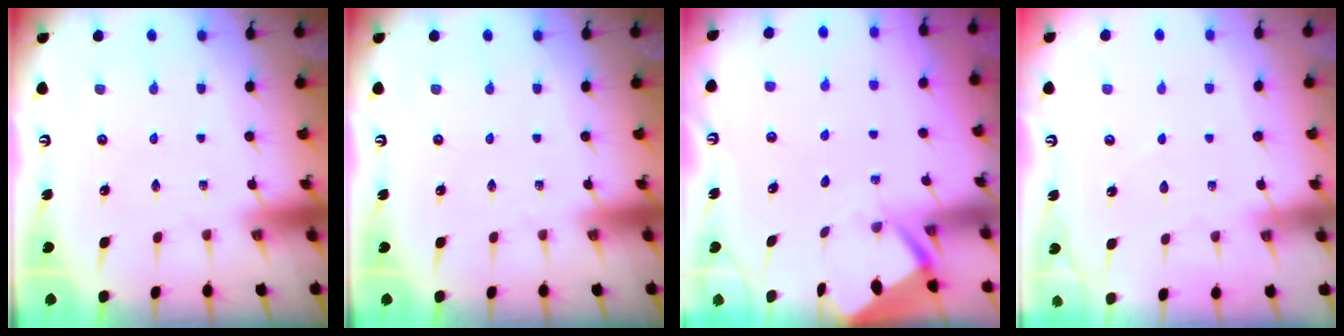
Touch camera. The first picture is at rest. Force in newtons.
{"total": 0.0}
{"total": 3.8, "press": 3.8, "slide": 0.3}
{"total": 2.2, "press": 2.2, "slide": 0.3}